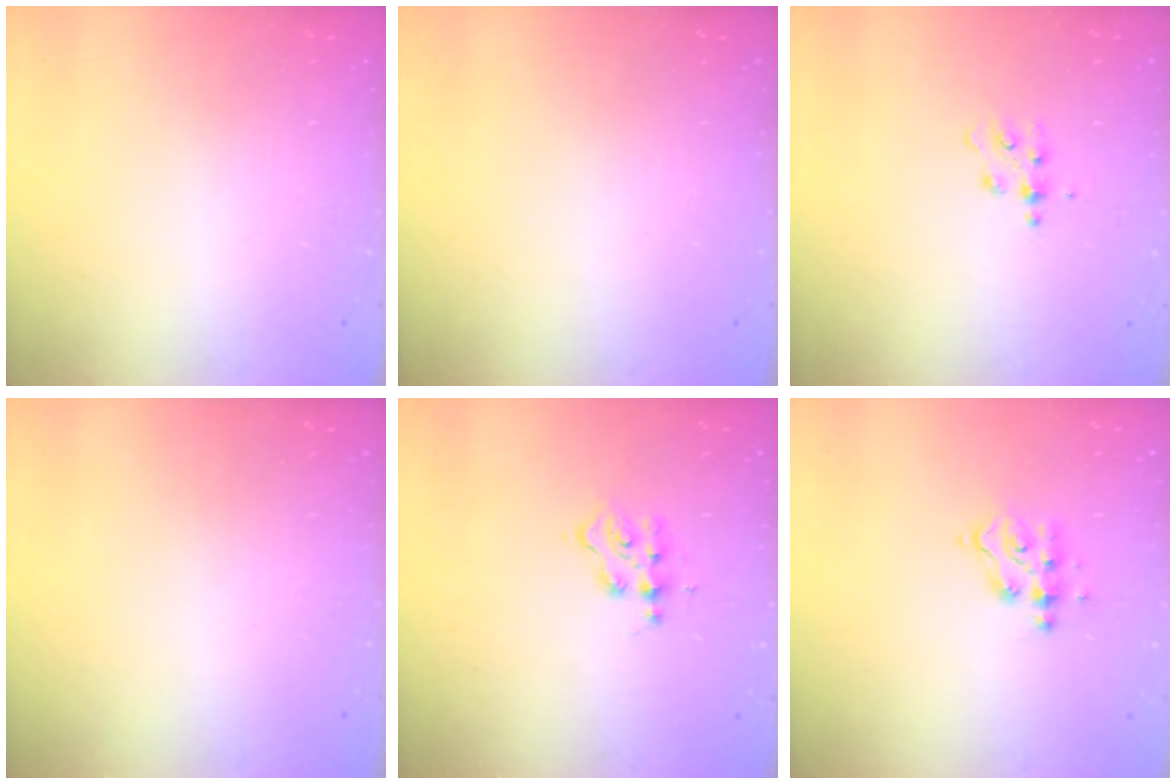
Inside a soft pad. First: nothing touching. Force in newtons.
{"total": 0.0}
{"total": 4.6, "press": 4.6, "slide": 0.6}
{"total": 0.0}
{"total": 2.6, "press": 2.5, "slide": 0.7}
{"total": 6.2, "press": 6.2, "slide": 0.2}